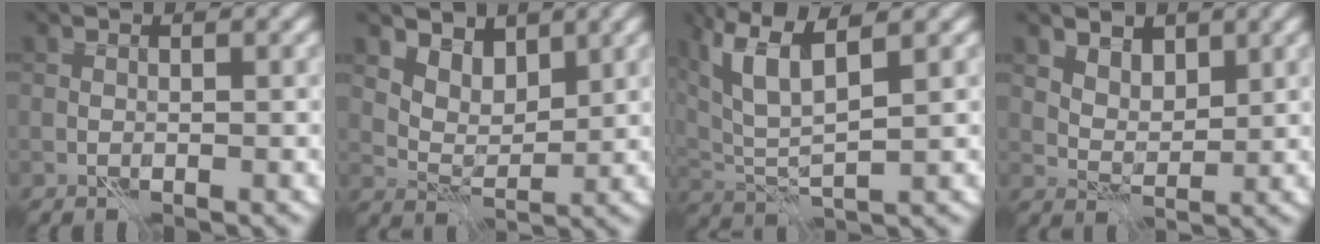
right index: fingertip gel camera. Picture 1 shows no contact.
{"total": 3.5, "force": [2.5, 2.0, 1.4], "torque": [-0.038, -0.026, 0.056]}
{"total": 6.9, "force": [3.4, 2.2, 5.6], "torque": [-0.127, 0.009, 0.067]}
{"total": 3.3, "force": [2.2, 2.0, 1.5], "torque": [-0.038, -0.018, 0.053]}